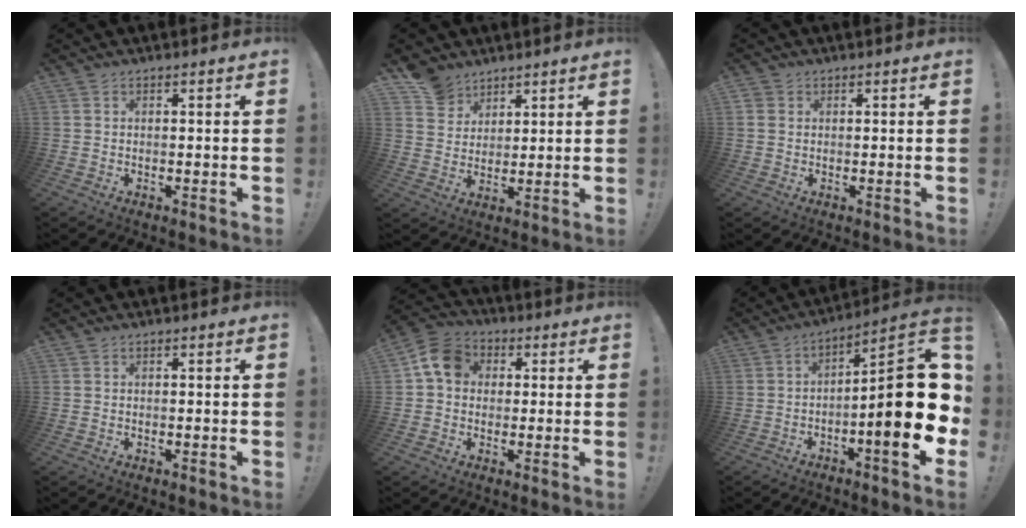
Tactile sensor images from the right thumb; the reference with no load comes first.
{"total": 8.7, "force": [6.4, 5.8, 1.2], "torque": [-0.015, -0.039, 0.126]}
{"total": 2.0, "force": [0.6, 1.7, 0.8], "torque": [-0.019, 0.005, 0.013]}
{"total": 0.0}
{"total": 10.1, "force": [2.4, 8.0, 5.8], "torque": [-0.081, 0.011, 0.050]}
{"total": 21.9, "force": [-2.9, 5.3, 21.0], "torque": [-0.302, 0.020, -0.042]}